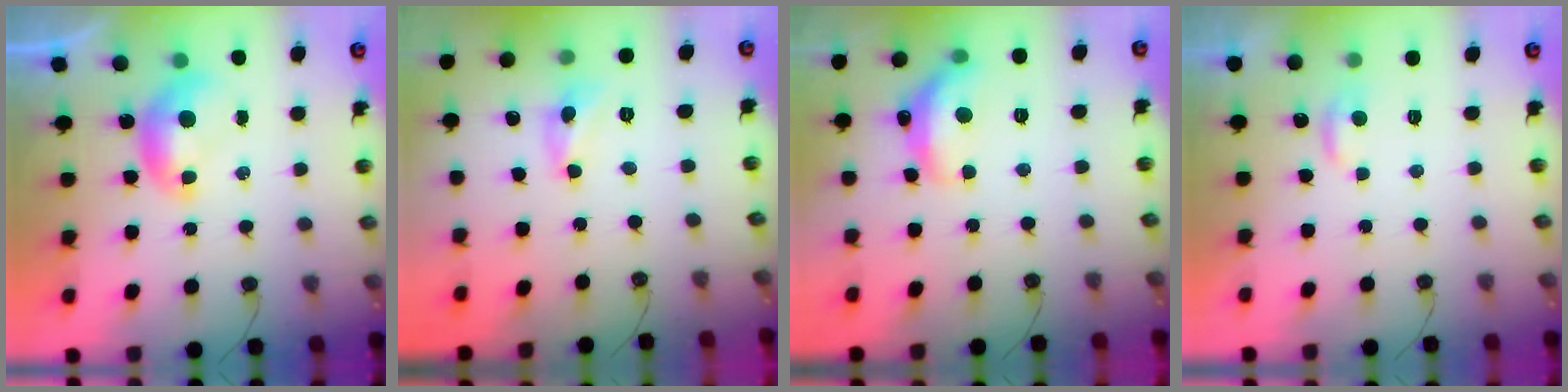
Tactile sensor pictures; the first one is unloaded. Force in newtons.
{"total": 2.2, "press": 2.2, "slide": 0.3}
{"total": 7.3, "press": 7.3, "slide": 0.8}
{"total": 1.9, "press": 1.9, "slide": 0.4}